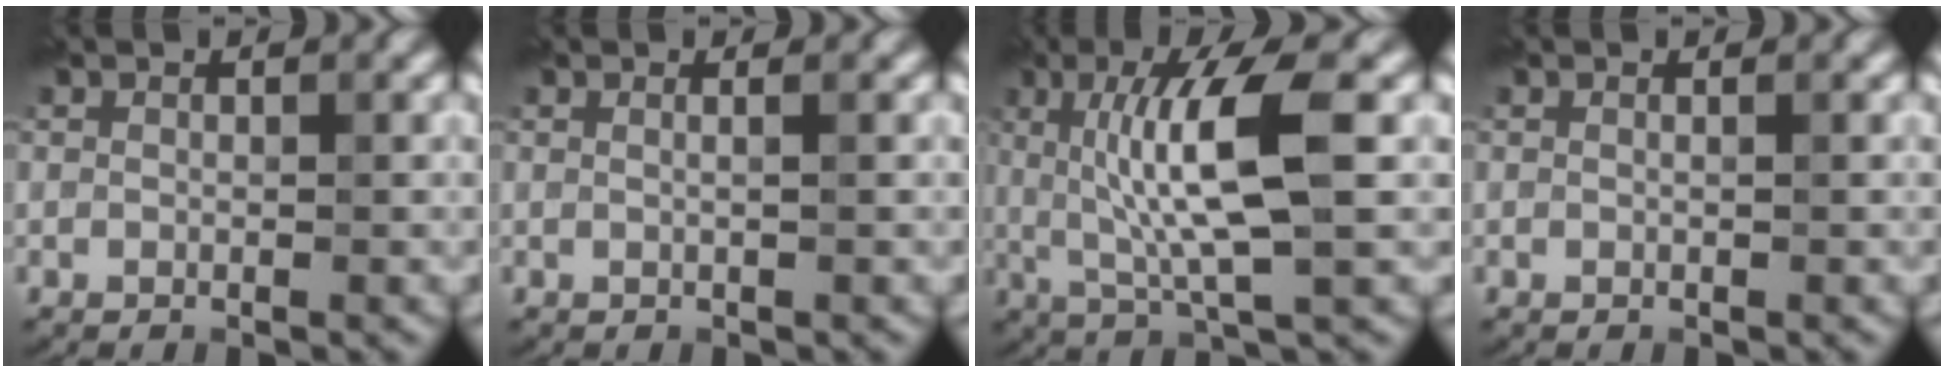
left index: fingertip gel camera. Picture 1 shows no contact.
{"total": 0.6, "force": [0.4, 0.0, 0.5], "torque": [-0.011, -0.005, -0.001]}
{"total": 7.6, "force": [1.1, 1.4, 7.4], "torque": [-0.133, -0.001, 0.020]}
{"total": 0.0}